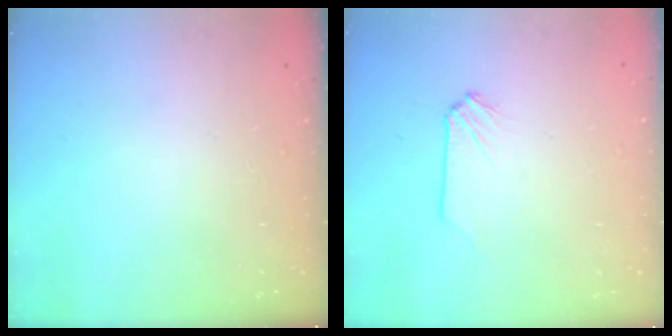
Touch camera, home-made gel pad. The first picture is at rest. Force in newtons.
{"total": 0.0}